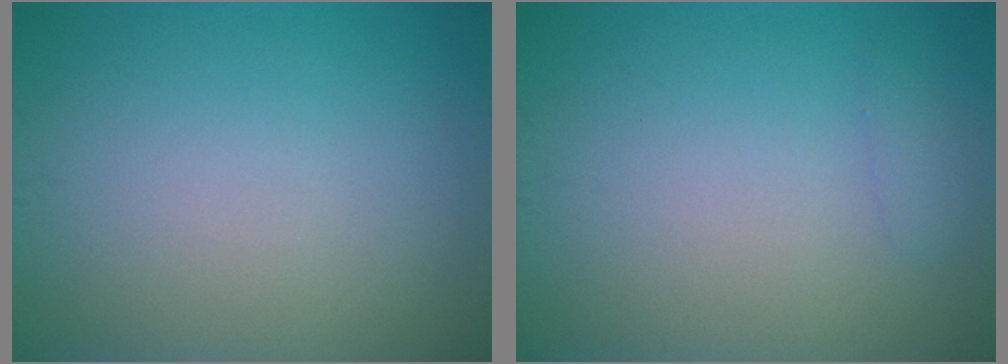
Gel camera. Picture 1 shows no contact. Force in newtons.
{"total": 0.8, "press": 0.8, "slide": 0.0}